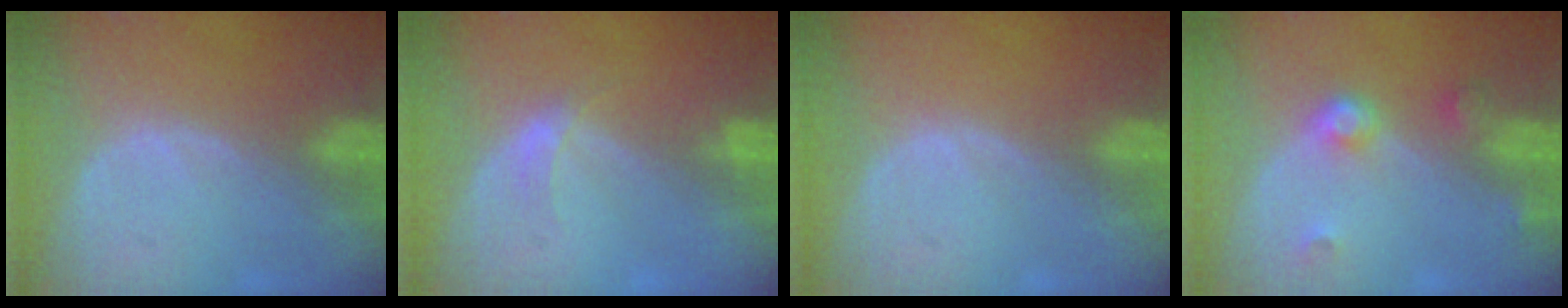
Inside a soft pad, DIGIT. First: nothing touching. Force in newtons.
{"total": 1.7, "press": 1.7, "slide": 0.2}
{"total": 0.0}
{"total": 3.9, "press": 3.6, "slide": 1.4}